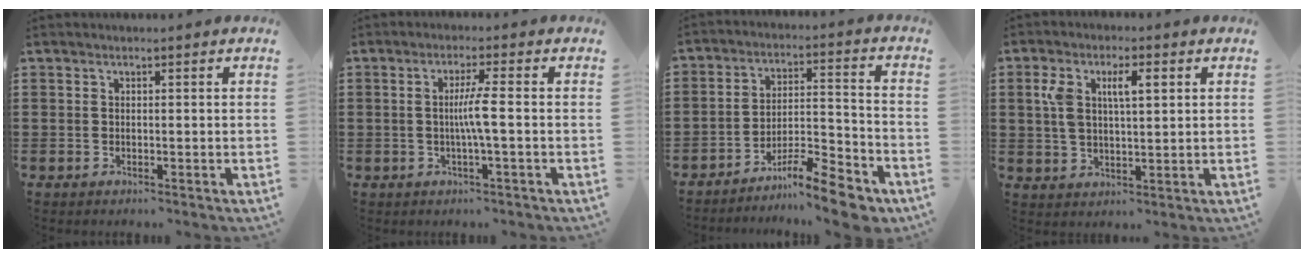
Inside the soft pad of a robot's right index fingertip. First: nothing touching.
{"total": 4.1, "force": [-0.4, -0.3, 4.0], "torque": [-0.072, -0.007, -0.011]}
{"total": 10.8, "force": [-8.9, 2.2, 5.7], "torque": [-0.076, 0.038, -0.164]}
{"total": 6.1, "force": [1.8, 2.7, 5.1], "torque": [-0.101, 0.008, 0.028]}